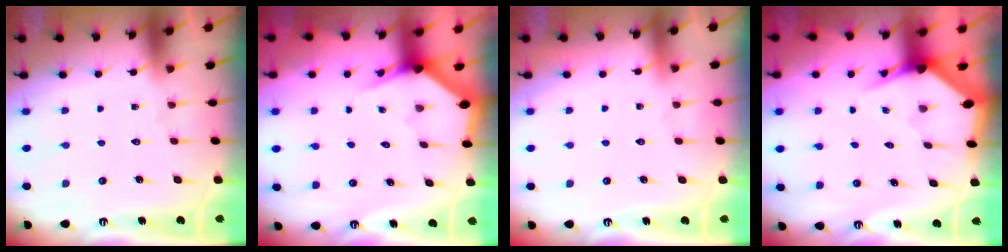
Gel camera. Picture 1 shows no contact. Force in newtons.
{"total": 2.9, "press": 2.9, "slide": 0.1}
{"total": 3.4, "press": 3.4, "slide": 0.5}
{"total": 3.6, "press": 3.6, "slide": 0.2}